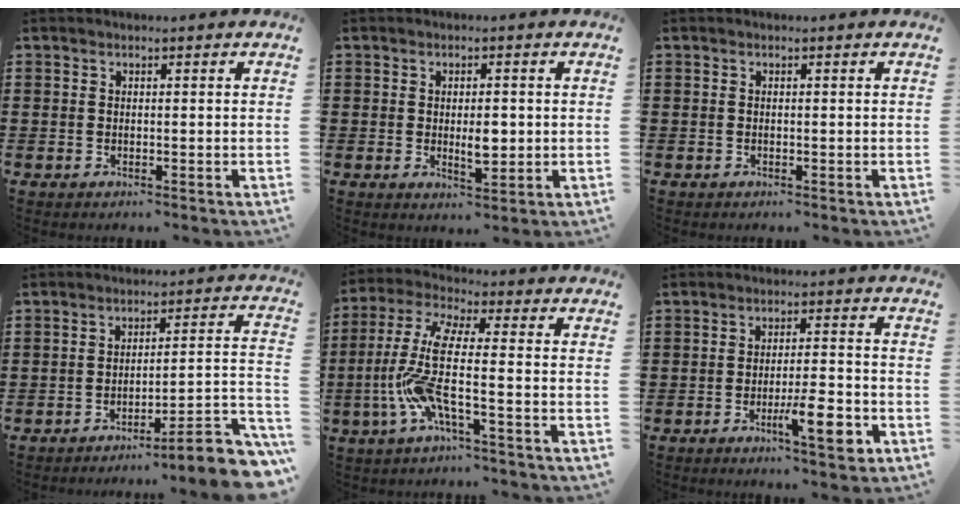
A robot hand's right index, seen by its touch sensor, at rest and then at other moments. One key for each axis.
{"total": 3.6, "fx": 0.1, "fy": 1.5, "fz": 3.3, "tx": -0.054, "ty": 0.000, "tz": -0.001}
{"total": 0.0}
{"total": 7.6, "fx": -5.6, "fy": 0.3, "fz": 5.2, "tx": -0.078, "ty": -0.007, "tz": -0.105}
{"total": 9.7, "fx": -2.7, "fy": 1.5, "fz": 9.2, "tx": -0.217, "ty": -0.016, "tz": -0.060}
{"total": 7.5, "fx": -3.5, "fy": 1.3, "fz": 6.5, "tx": -0.112, "ty": -0.006, "tz": -0.057}